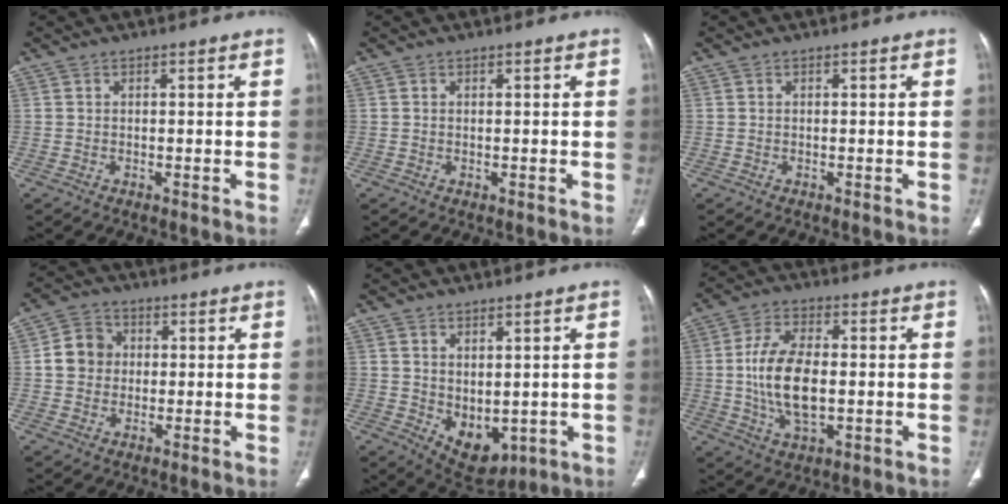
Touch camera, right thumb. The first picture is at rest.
{"total": 0.0}
{"total": 0.0}
{"total": 6.5, "force": [0.5, 5.8, 2.9], "torque": [-0.034, 0.011, 0.000]}
{"total": 7.8, "force": [-0.7, 4.9, 6.0], "torque": [-0.067, -0.010, 0.018]}
{"total": 12.4, "force": [-0.6, 6.5, 10.6], "torque": [-0.200, 0.002, -0.009]}